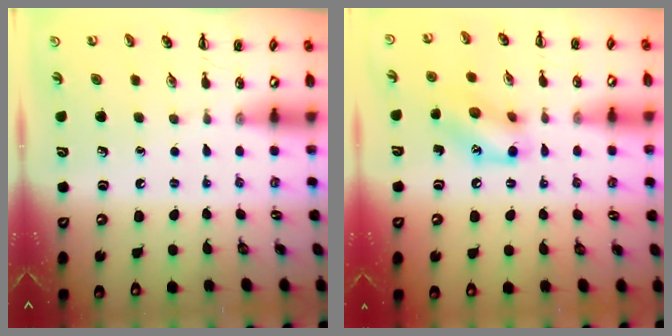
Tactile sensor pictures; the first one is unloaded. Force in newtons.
{"total": 12.4, "press": 12.4, "slide": 0.8}